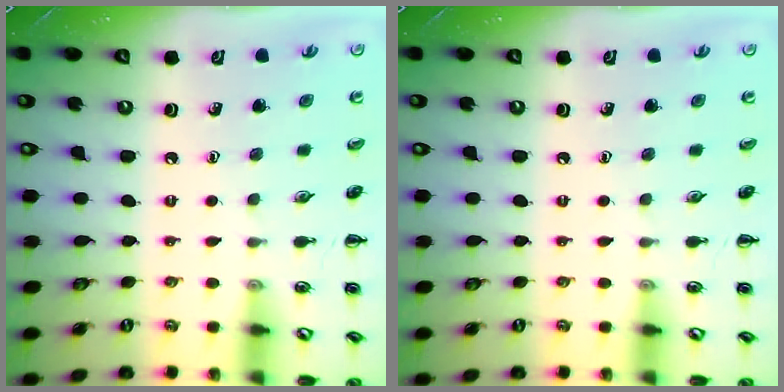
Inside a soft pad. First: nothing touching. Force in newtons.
{"total": 0.0}